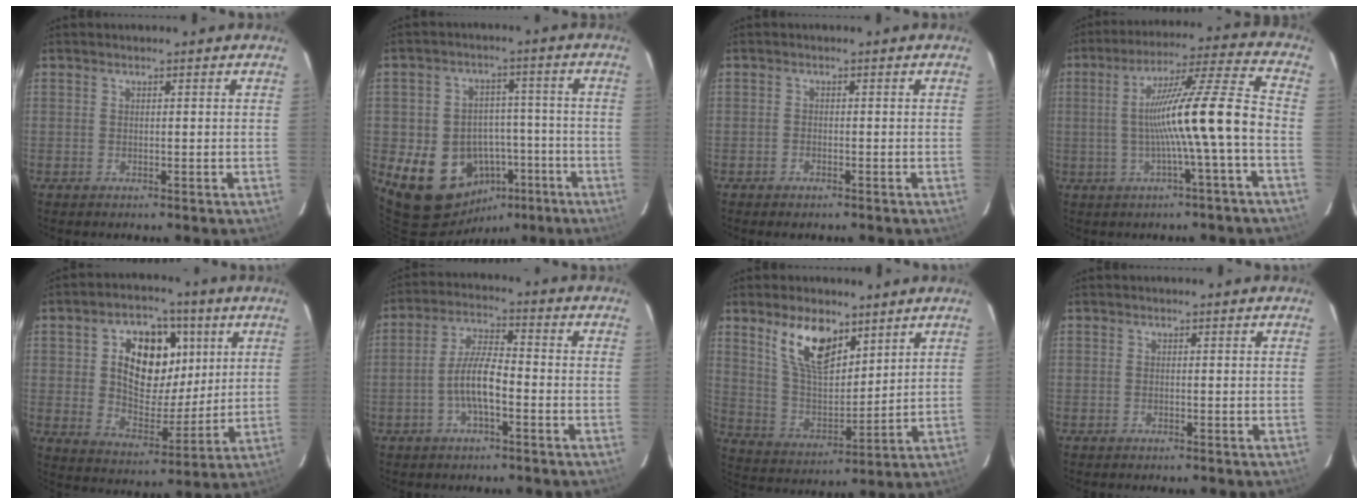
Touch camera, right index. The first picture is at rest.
{"total": 14.6, "force": [-6.6, 11.8, 5.7], "torque": [-0.119, 0.037, -0.063]}
{"total": 1.3, "force": [-1.1, 0.7, 0.3], "torque": [-0.012, 0.001, -0.021]}
{"total": 14.0, "force": [-3.0, -1.4, 13.6], "torque": [-0.224, 0.014, -0.044]}
{"total": 15.3, "force": [4.4, 9.9, 10.8], "torque": [-0.189, 0.014, 0.080]}
{"total": 7.1, "force": [-2.7, 2.0, 6.3], "torque": [-0.131, 0.013, -0.049]}
{"total": 12.5, "force": [7.6, 5.8, 8.1], "torque": [-0.150, 0.008, 0.153]}
{"total": 0.0}